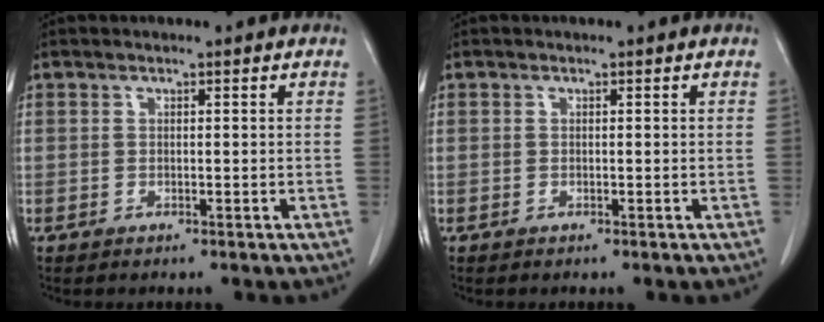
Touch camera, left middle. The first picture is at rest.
{"total": 0.0}